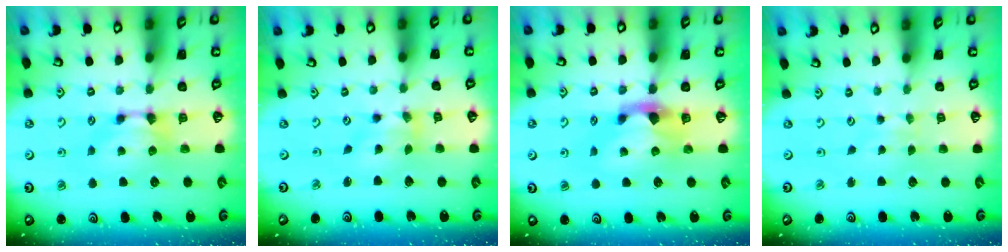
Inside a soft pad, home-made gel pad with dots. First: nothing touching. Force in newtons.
{"total": 1.6, "press": 1.0, "slide": 1.3}
{"total": 2.2, "press": 1.9, "slide": 1.2}
{"total": 2.9, "press": 2.9, "slide": 0.4}